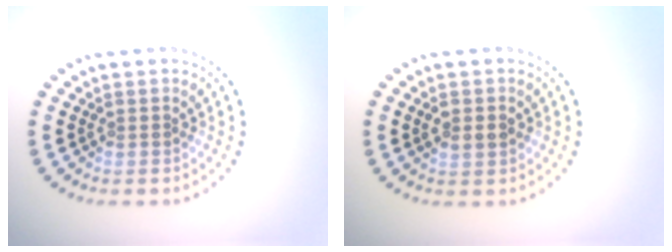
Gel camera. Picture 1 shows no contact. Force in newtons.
{"total": 1.6, "press": 1.6, "slide": 0.2}